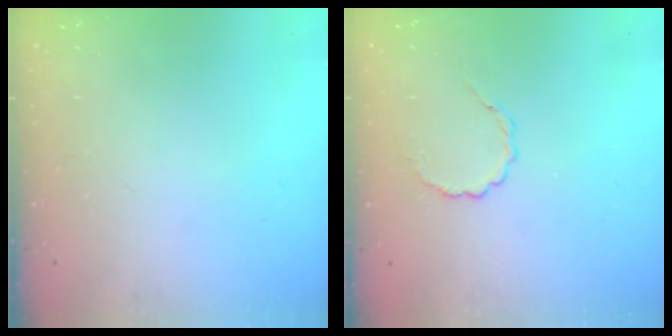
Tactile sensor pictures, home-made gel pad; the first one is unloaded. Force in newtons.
{"total": 2.4, "press": 2.2, "slide": 0.9}